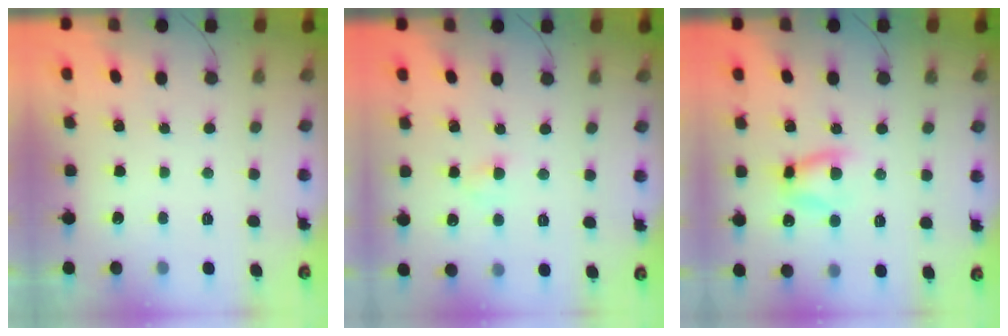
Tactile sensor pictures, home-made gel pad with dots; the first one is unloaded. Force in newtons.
{"total": 2.9, "press": 2.7, "slide": 1.2}
{"total": 6.8, "press": 6.8, "slide": 1.0}